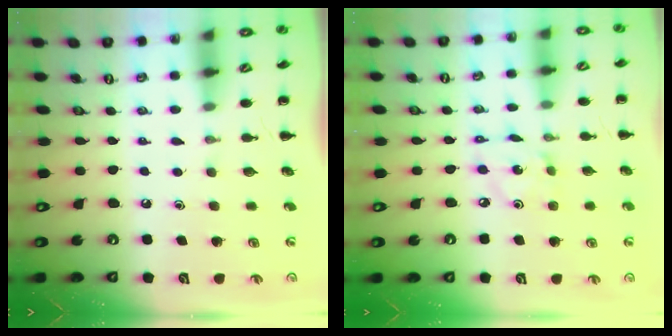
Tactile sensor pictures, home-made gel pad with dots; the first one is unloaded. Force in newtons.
{"total": 2.3, "press": 2.3, "slide": 0.1}